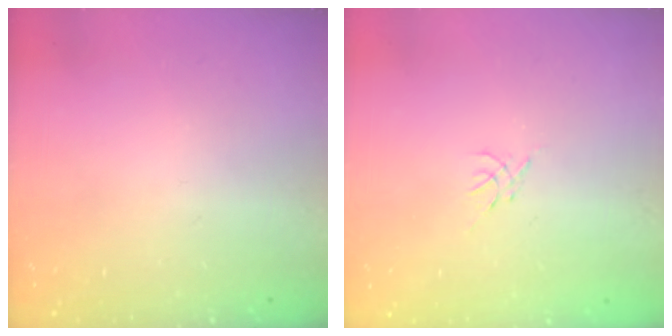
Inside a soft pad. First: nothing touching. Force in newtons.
{"total": 0.0}